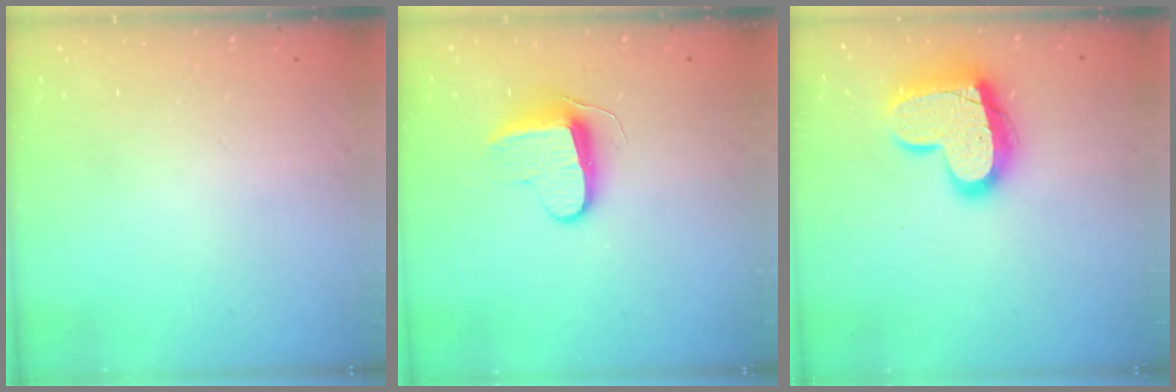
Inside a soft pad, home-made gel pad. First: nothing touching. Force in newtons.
{"total": 9.6, "press": 9.6, "slide": 0.4}
{"total": 17.6, "press": 17.6, "slide": 1.2}